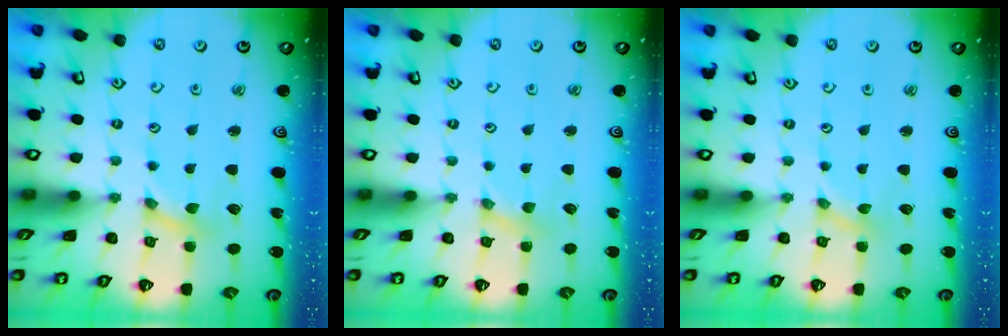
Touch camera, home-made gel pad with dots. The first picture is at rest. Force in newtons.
{"total": 2.1, "press": 2.1, "slide": 0.4}
{"total": 0.0}